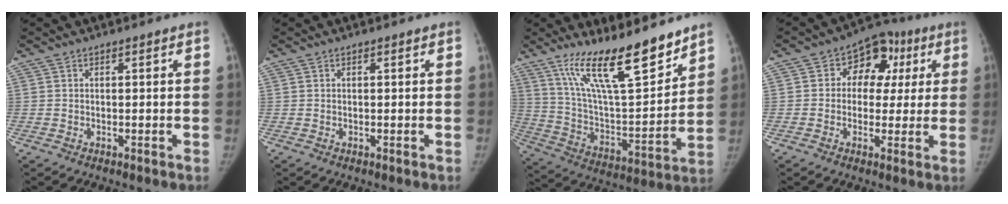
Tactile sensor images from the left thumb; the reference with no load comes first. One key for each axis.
{"total": 0.0}
{"total": 20.7, "fx": 14.9, "fy": 5.0, "fz": 13.4, "tx": -0.193, "ty": -0.085, "tz": 0.264}
{"total": 11.1, "fx": 2.7, "fy": 8.5, "fz": 6.7, "tx": -0.036, "ty": 0.025, "tz": 0.029}